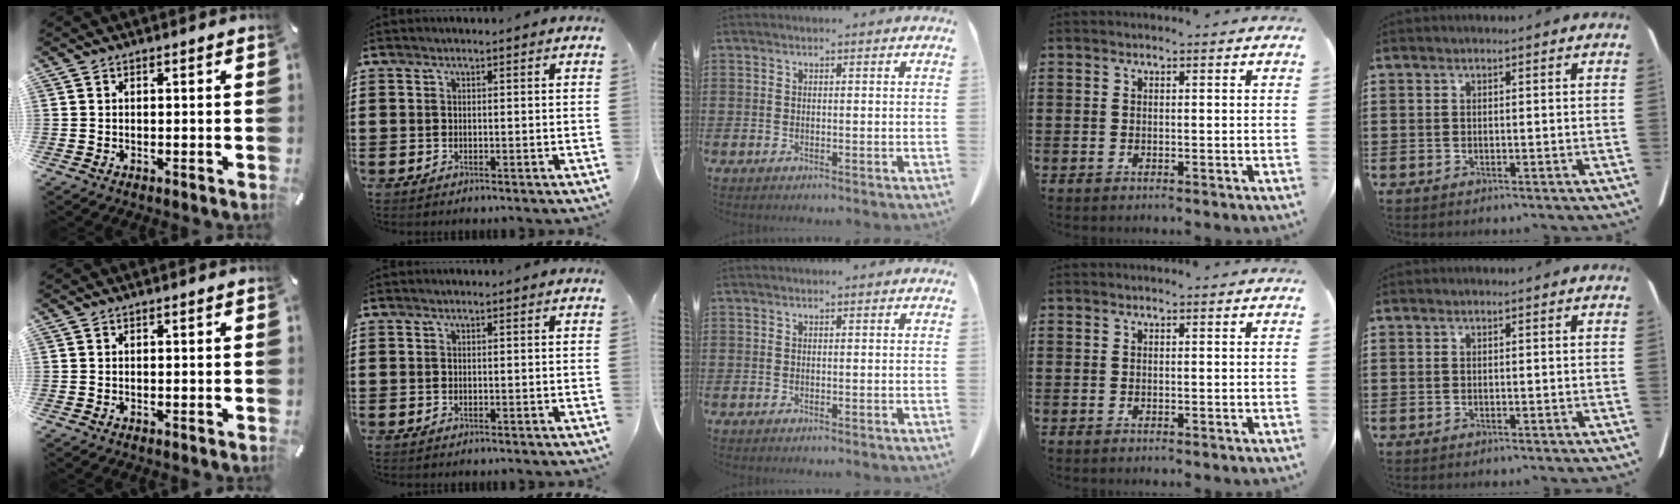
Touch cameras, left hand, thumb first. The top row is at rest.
{}